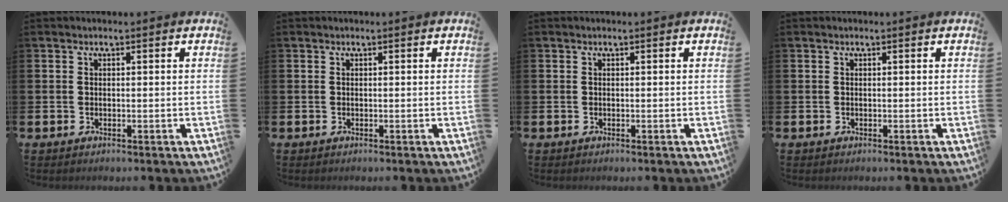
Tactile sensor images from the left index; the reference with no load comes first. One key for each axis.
{"total": 0.0}
{"total": 0.0}
{"total": 0.0}